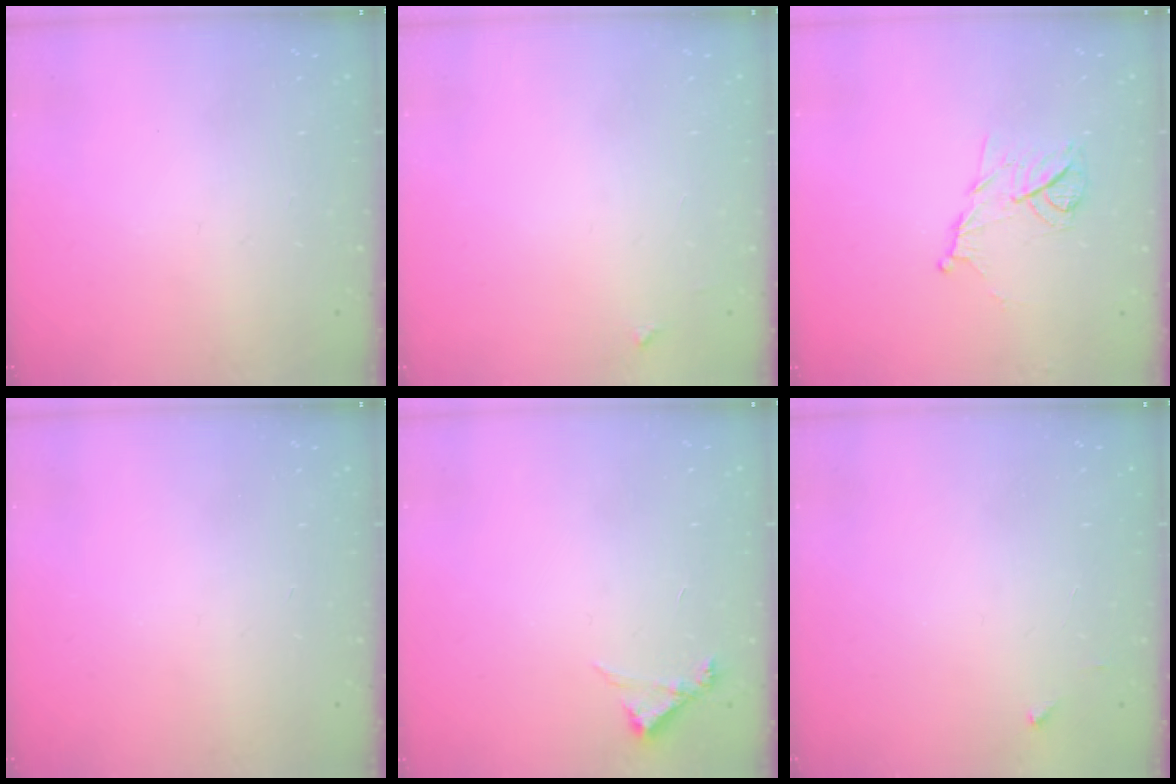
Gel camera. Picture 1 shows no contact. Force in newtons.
{"total": 3.3, "press": 3.3, "slide": 0.4}
{"total": 10.0, "press": 10.0, "slide": 1.0}
{"total": 0.0}
{"total": 5.0, "press": 5.0, "slide": 0.5}
{"total": 2.0, "press": 2.0, "slide": 0.2}